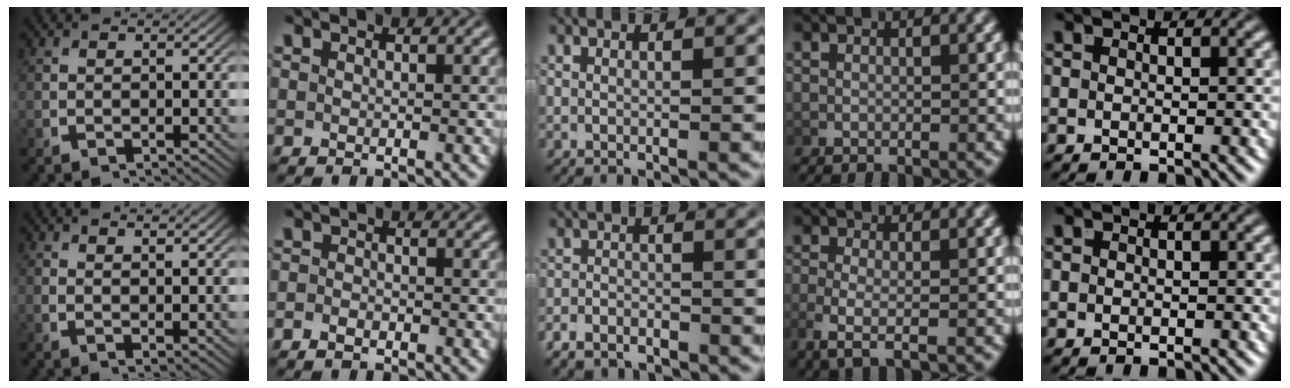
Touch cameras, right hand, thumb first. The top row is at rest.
{"thumb": {"total": 2.2, "force": [1.8, 0.2, 1.2], "torque": [-0.020, -0.006, 0.040]}, "index": {"total": 1.2, "force": [-1.2, 0.2, 0.3], "torque": [-0.004, -0.009, -0.018]}, "middle": {"total": 2.7, "force": [-2.4, 1.1, 0.5], "torque": [-0.002, -0.003, -0.044]}, "ring": {"total": 3.0, "force": [-1.0, 0.8, 2.8], "torque": [-0.071, -0.016, -0.012]}}